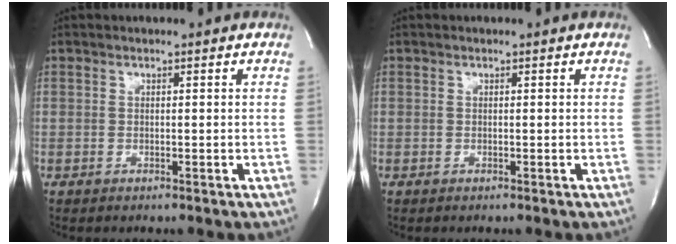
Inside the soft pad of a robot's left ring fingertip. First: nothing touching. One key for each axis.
{"total": 0.0}